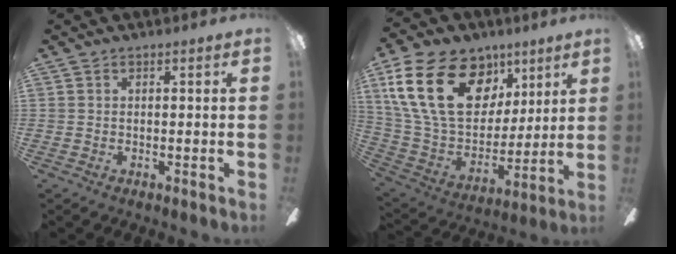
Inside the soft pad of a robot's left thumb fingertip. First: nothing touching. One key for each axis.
{"total": 26.5, "fx": 10.9, "fy": 17.4, "fz": 16.7, "tx": -0.330, "ty": -0.033, "tz": 0.200}